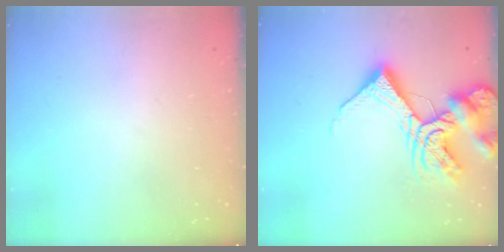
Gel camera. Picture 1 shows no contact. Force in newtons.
{"total": 16.5, "press": 16.4, "slide": 1.9}